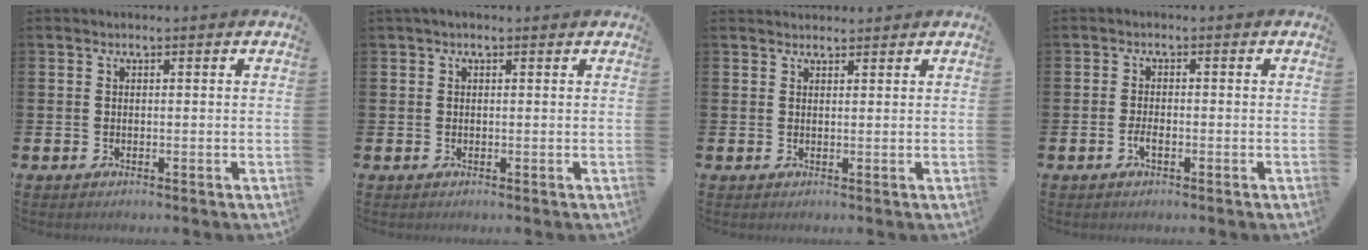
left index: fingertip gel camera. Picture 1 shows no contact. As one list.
[{"total": 0.6, "force": [0.4, 0.2, 0.4], "torque": [0.004, 0.000, 0.003]}, {"total": 1.6, "force": [1.5, 0.4, -0.1], "torque": [0.010, -0.006, 0.027]}, {"total": 1.6, "force": [-0.7, 0.6, 1.3], "torque": [-0.030, 0.002, -0.013]}]